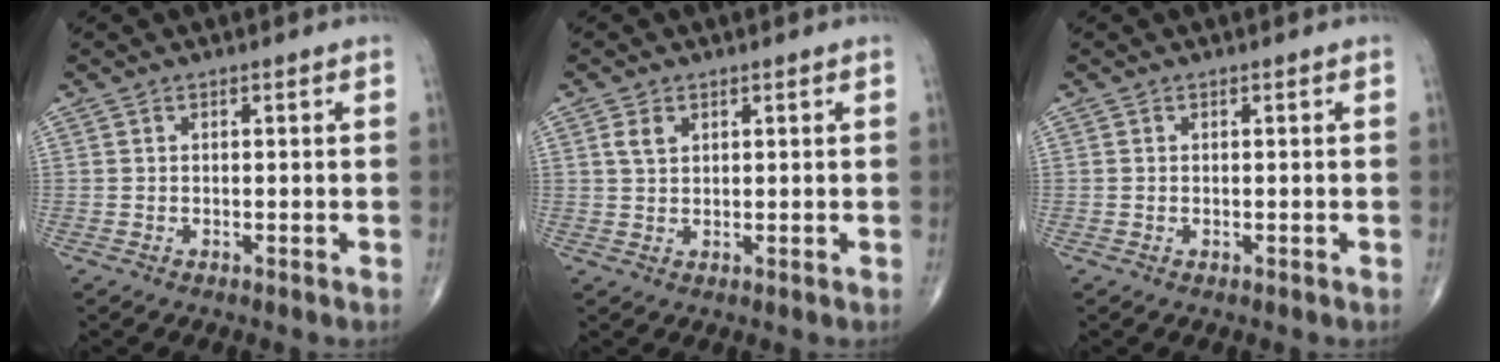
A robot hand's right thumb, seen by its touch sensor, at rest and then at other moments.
{"total": 2.7, "force": [1.1, 1.8, 1.6], "torque": [-0.028, 0.001, 0.025]}
{"total": 0.0}